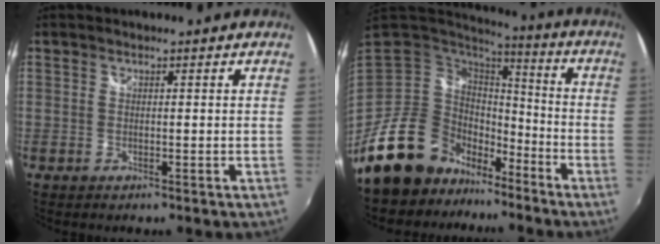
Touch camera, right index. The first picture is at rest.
{"total": 18.2, "force": [-12.5, 12.0, 5.6], "torque": [-0.154, 0.016, -0.198]}